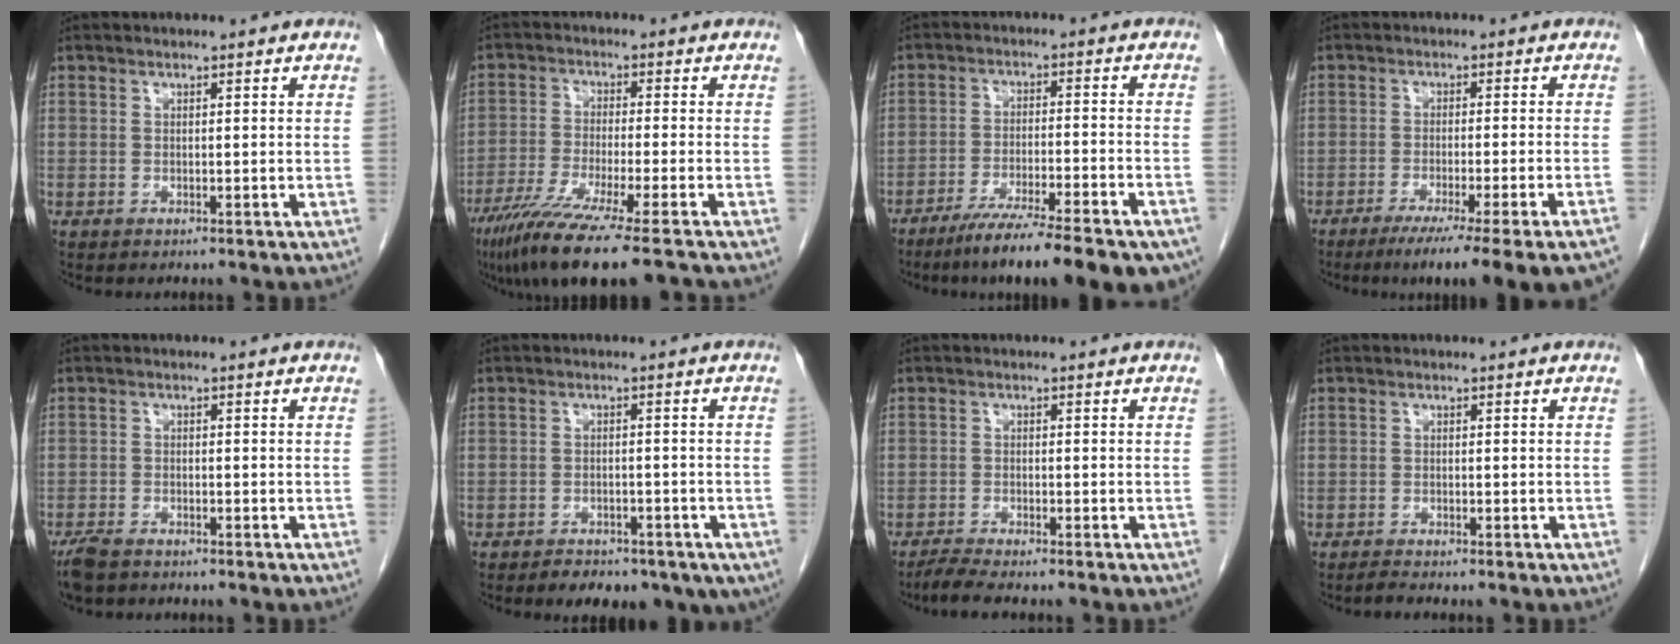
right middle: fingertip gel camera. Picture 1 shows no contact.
{"total": 13.4, "force": [-10.0, -1.1, 8.8], "torque": [-0.154, -0.046, -0.165]}
{"total": 17.6, "force": [-13.4, 2.1, 11.2], "torque": [-0.120, -0.015, -0.201]}
{"total": 15.4, "force": [-12.0, -0.6, 9.6], "torque": [-0.085, -0.037, -0.167]}
{"total": 4.2, "force": [-3.5, 1.3, 2.0], "torque": [-0.041, -0.009, -0.059]}
{"total": 8.9, "force": [-5.8, 4.8, 4.6], "torque": [-0.055, 0.008, -0.072]}
{"total": 2.9, "force": [-2.6, -0.4, 1.2], "torque": [-0.034, -0.012, -0.053]}
{"total": 1.0, "force": [-1.0, -0.2, 0.2], "torque": [-0.013, -0.005, -0.019]}